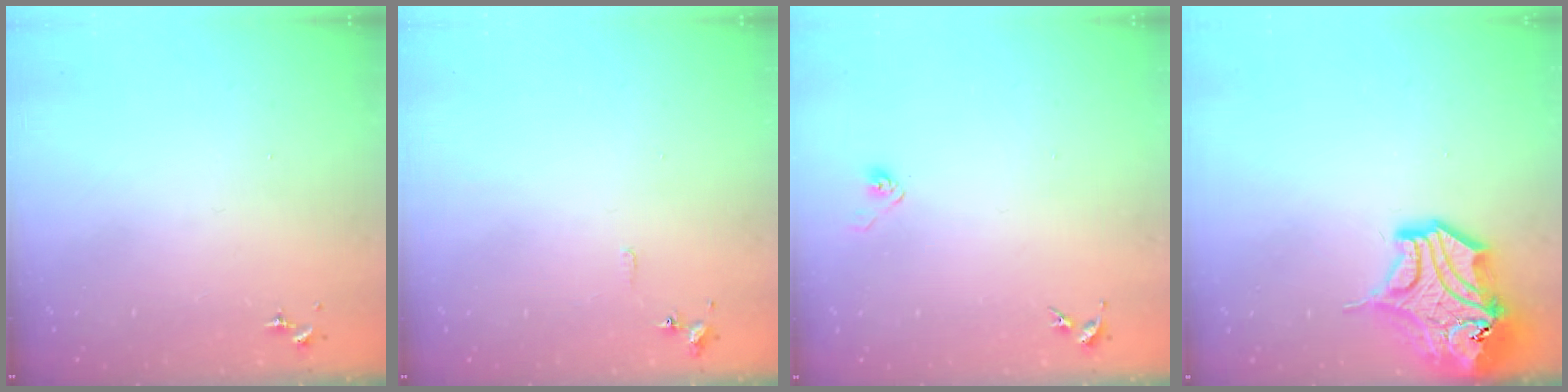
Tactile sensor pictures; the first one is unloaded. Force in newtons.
{"total": 4.5, "press": 4.4, "slide": 0.6}
{"total": 3.0, "press": 2.9, "slide": 0.9}
{"total": 17.2, "press": 17.0, "slide": 2.4}